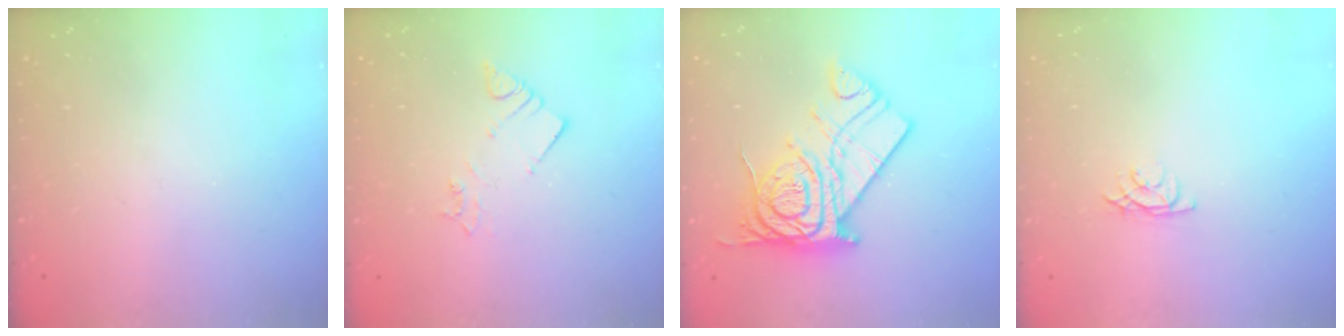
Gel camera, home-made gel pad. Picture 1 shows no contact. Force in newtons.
{"total": 2.8, "press": 2.7, "slide": 0.5}
{"total": 16.9, "press": 16.9, "slide": 1.2}
{"total": 3.0, "press": 3.0, "slide": 0.5}